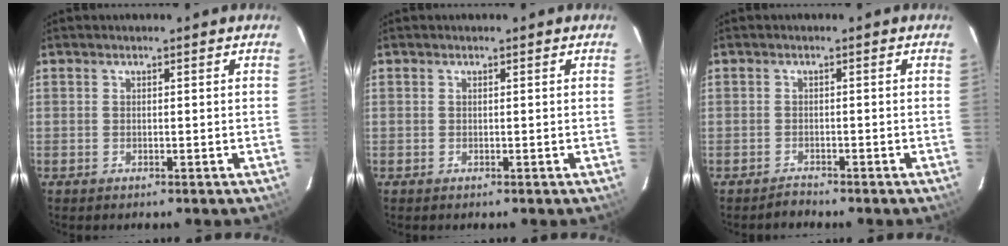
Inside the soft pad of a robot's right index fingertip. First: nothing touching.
{"total": 0.0}
{"total": 1.3, "force": [-1.3, 0.3, -0.3], "torque": [0.003, 0.005, -0.023]}